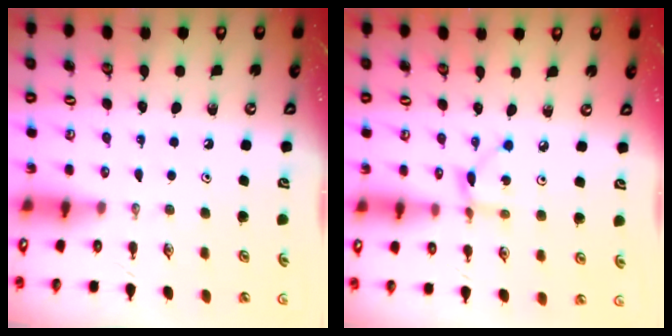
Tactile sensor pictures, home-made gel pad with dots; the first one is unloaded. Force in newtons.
{"total": 2.9, "press": 2.9, "slide": 0.1}